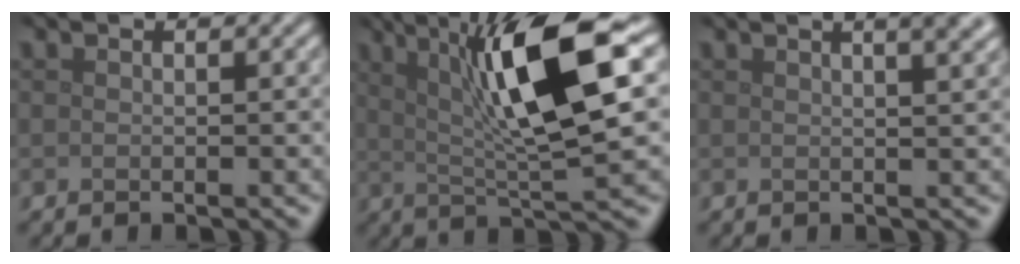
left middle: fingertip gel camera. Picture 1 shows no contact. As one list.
[{"total": 10.7, "force": [2.9, 2.2, 10.1], "torque": [-0.158, 0.004, 0.054]}, {"total": 6.6, "force": [3.6, 3.1, 4.6], "torque": [-0.010, 0.048, 0.008]}]